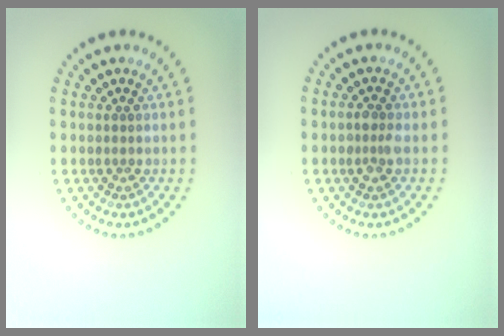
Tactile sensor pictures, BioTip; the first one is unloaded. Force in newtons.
{"total": 1.2, "press": 1.1, "slide": 0.1}